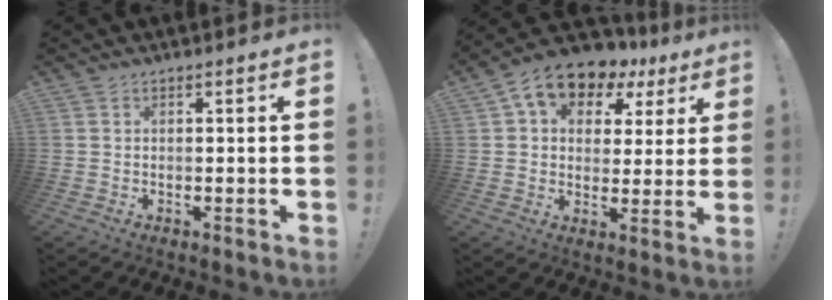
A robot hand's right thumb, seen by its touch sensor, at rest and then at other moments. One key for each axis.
{"total": 11.4, "fx": 7.0, "fy": 7.4, "fz": 5.1, "tx": -0.086, "ty": -0.041, "tz": 0.129}